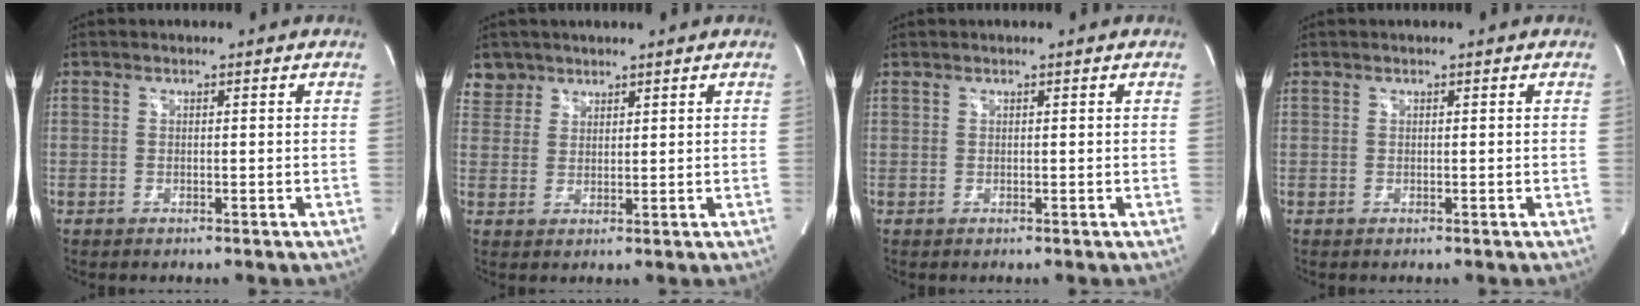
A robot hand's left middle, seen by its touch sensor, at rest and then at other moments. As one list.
[{"total": 3.8, "force": [2.9, 2.3, -0.5], "torque": [0.017, 0.005, 0.057]}, {"total": 0.0}, {"total": 0.0}]